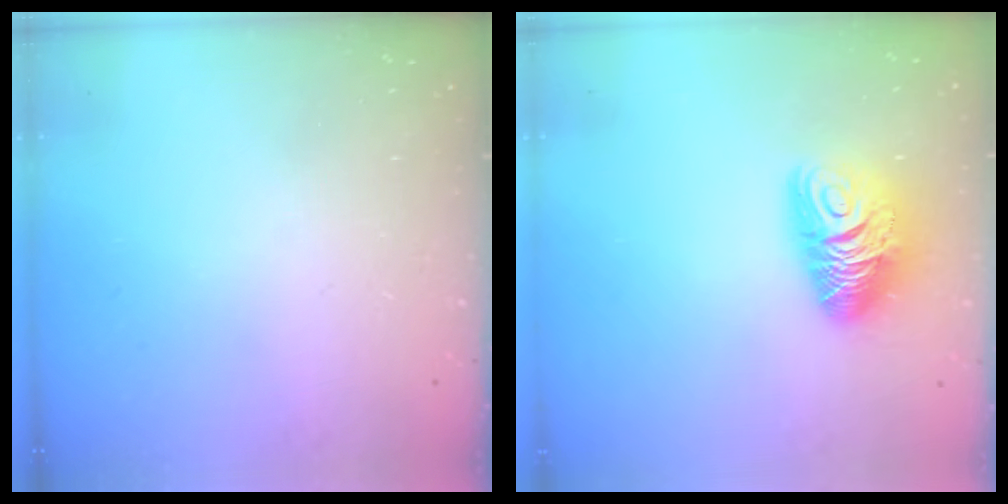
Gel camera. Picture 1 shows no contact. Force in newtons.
{"total": 12.4, "press": 12.3, "slide": 1.4}